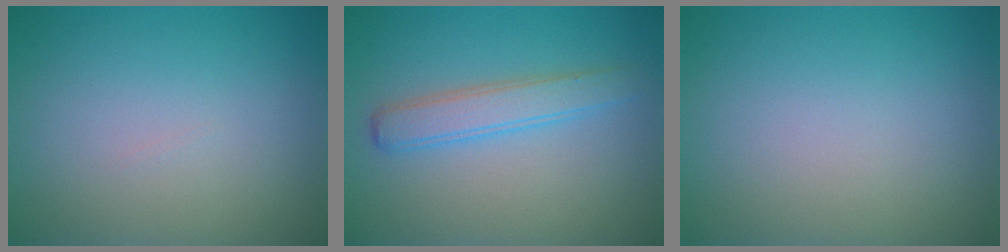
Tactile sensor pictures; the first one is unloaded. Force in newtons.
{"total": 2.9, "press": 2.9, "slide": 0.1}
{"total": 0.0}